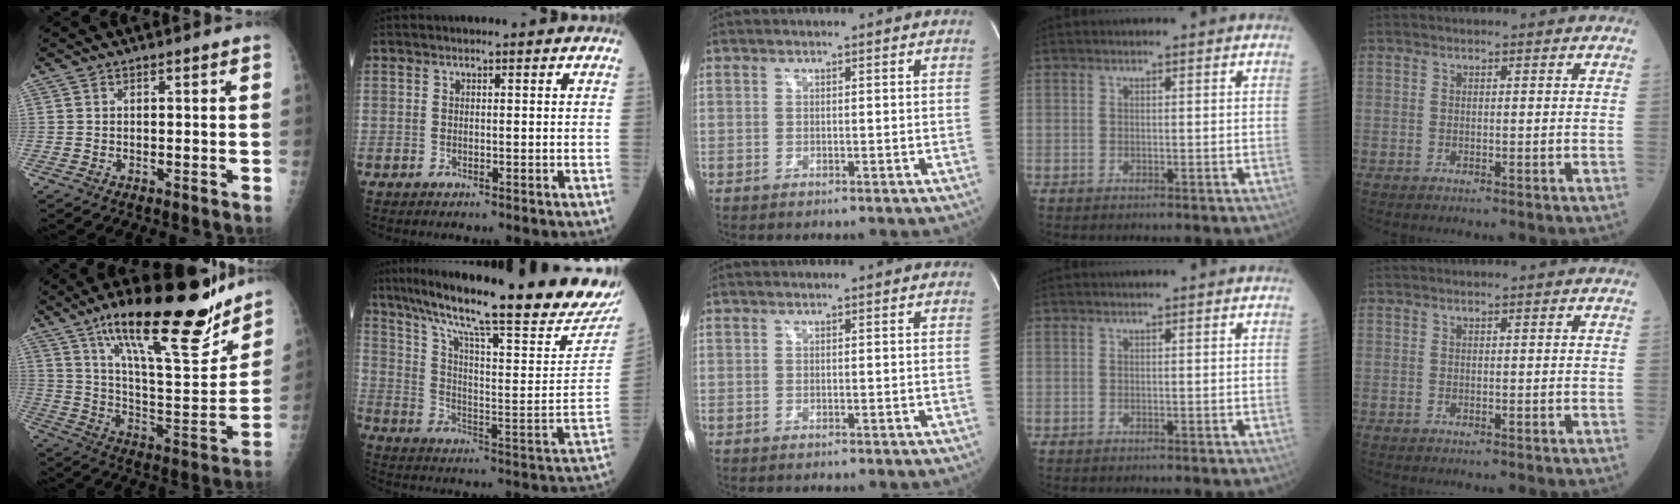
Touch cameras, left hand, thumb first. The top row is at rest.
{"thumb": {"total": 26.4, "force": [17.8, 6.9, 18.2], "torque": [-0.250, -0.077, 0.291]}, "index": {"total": 28.6, "force": [23.3, 2.3, 16.5], "torque": [-0.271, -0.049, 0.314]}}